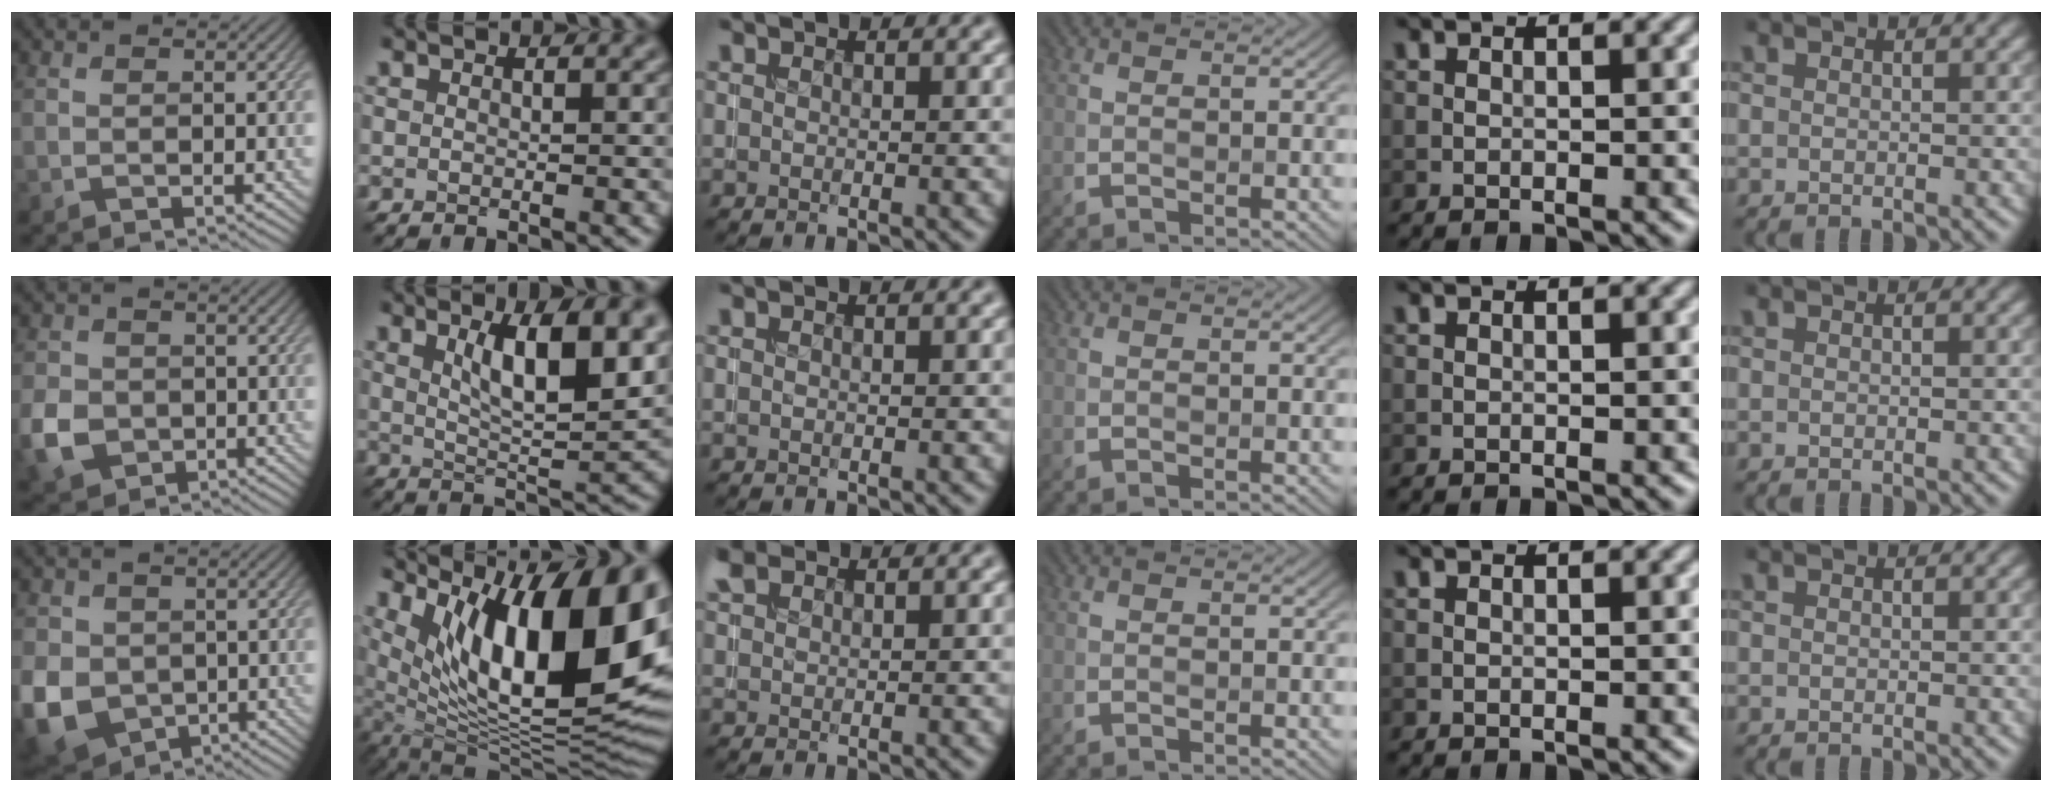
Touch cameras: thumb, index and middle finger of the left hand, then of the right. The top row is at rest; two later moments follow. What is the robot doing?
{"motion": "insert", "object": "coin"}